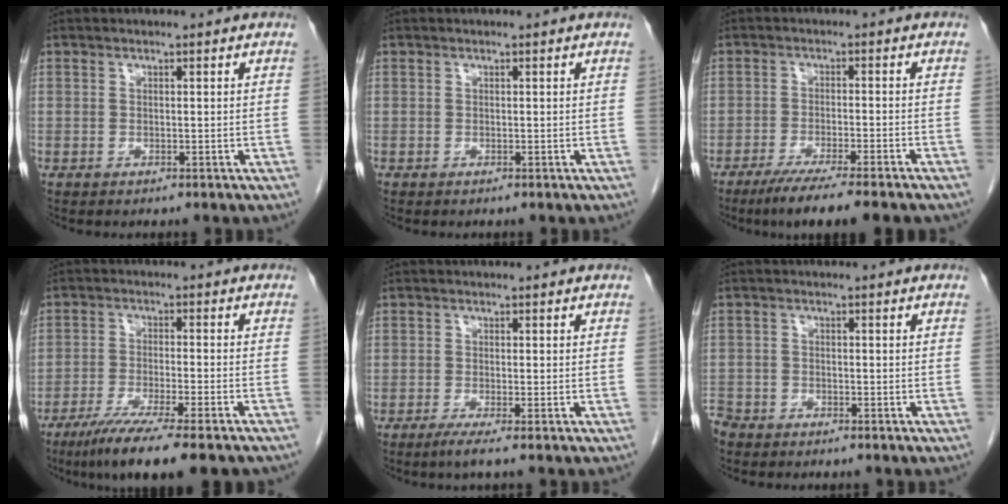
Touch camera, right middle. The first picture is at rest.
{"total": 0.0}
{"total": 10.0, "force": [-8.0, -0.1, 6.1], "torque": [-0.087, -0.023, -0.120]}
{"total": 12.8, "force": [-9.8, 0.3, 8.2], "torque": [-0.129, -0.034, -0.150]}
{"total": 1.9, "force": [-1.2, -0.5, 1.4], "torque": [-0.030, -0.006, -0.027]}
{"total": 3.6, "force": [-3.2, 1.7, 0.5], "torque": [-0.013, -0.003, -0.065]}